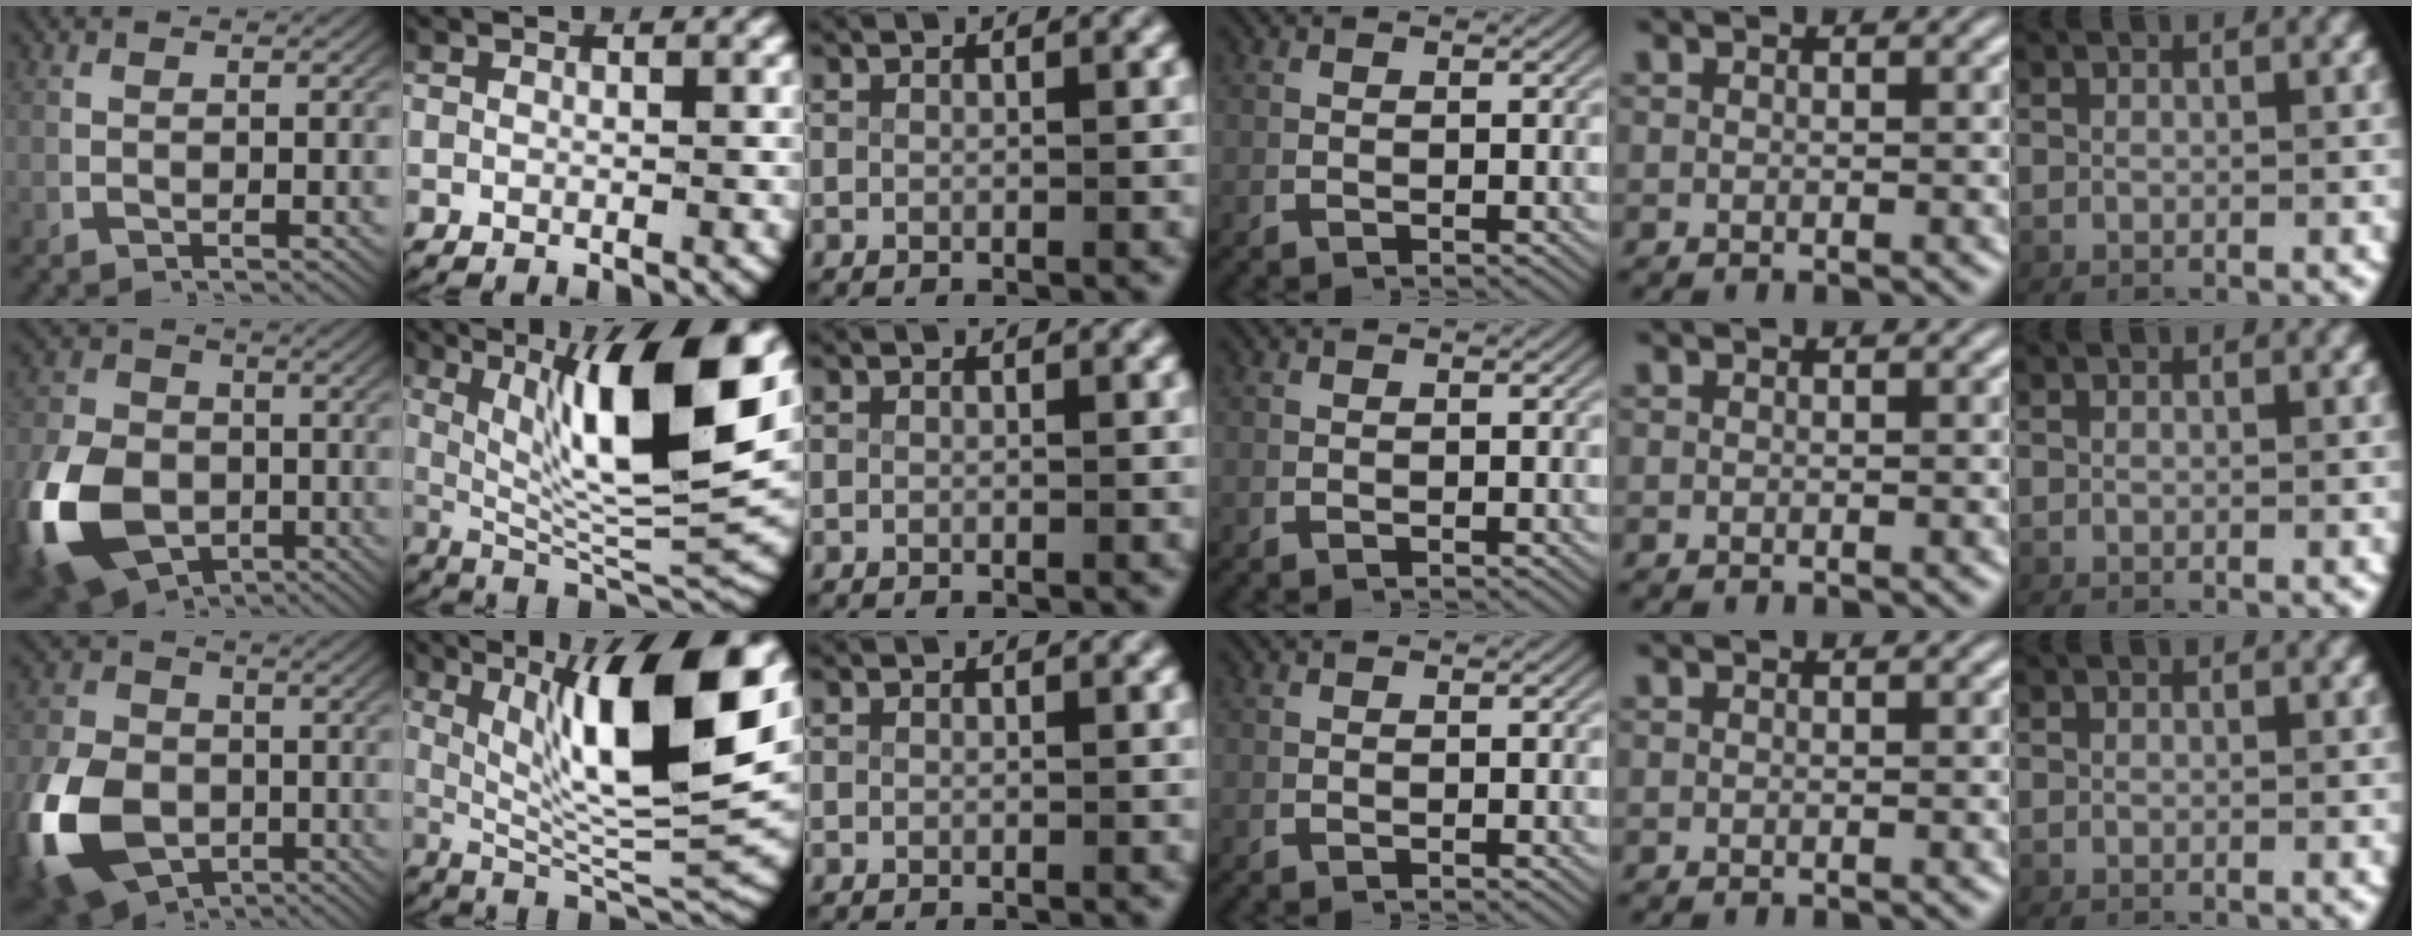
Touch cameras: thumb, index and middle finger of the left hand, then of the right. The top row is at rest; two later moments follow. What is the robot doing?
{"motion": "lift_and_place", "object": "scissors"}